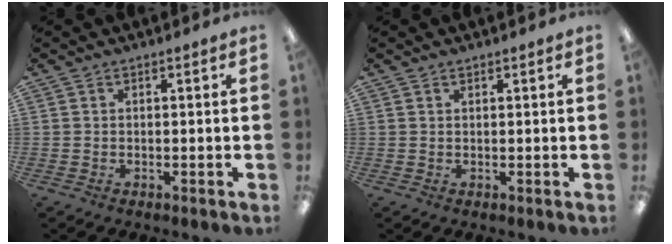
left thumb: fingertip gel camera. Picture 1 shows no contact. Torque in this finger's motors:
{"motor_torque": [-0.11, 0.05, -0.25, 0.09, 0.03]}